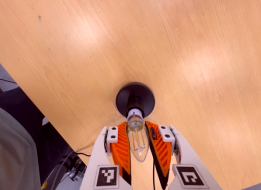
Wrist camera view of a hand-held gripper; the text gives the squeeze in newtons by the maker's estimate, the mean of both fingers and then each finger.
{"total": 16.6, "left": 15.6, "right": 17.6}